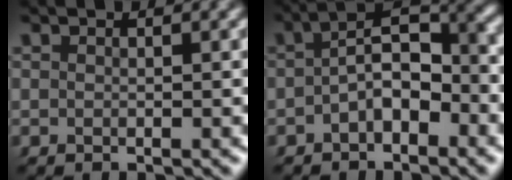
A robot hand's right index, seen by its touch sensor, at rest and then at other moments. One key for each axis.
{"total": 4.8, "fx": -1.2, "fy": 2.9, "fz": 3.6, "tx": -0.047, "ty": 0.001, "tz": -0.025}